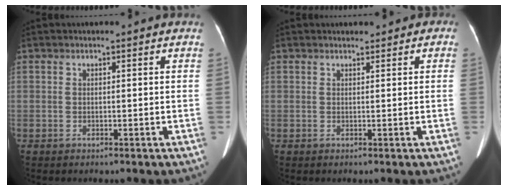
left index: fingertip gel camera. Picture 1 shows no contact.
{"total": 1.0, "force": [0.7, 0.6, 0.3], "torque": [-0.002, 0.008, 0.009]}